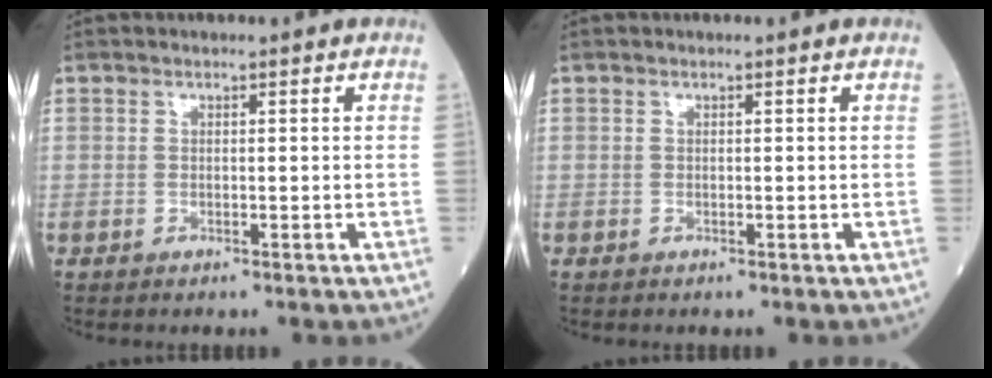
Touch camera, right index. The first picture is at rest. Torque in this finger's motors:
{"motor_torque": [0.00, 0.00, 0.00, -0.01]}